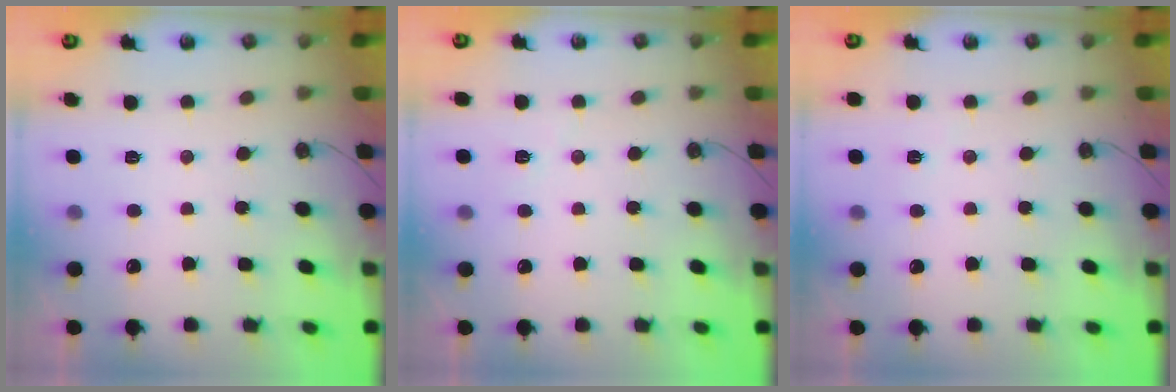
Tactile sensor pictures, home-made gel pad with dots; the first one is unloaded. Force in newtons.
{"total": 3.6, "press": 3.1, "slide": 1.9}
{"total": 2.9, "press": 2.1, "slide": 2.1}